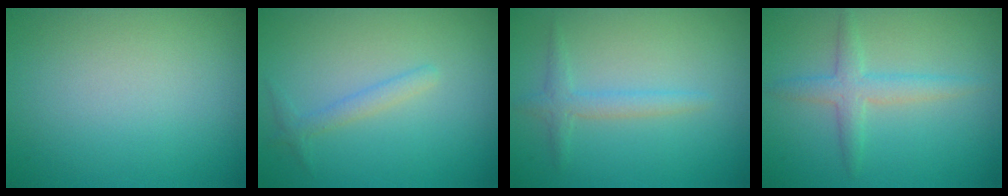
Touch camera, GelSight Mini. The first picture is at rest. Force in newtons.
{"total": 1.4, "press": 1.4, "slide": 0.1}
{"total": 1.8, "press": 1.8, "slide": 0.1}
{"total": 2.6, "press": 2.6, "slide": 0.1}